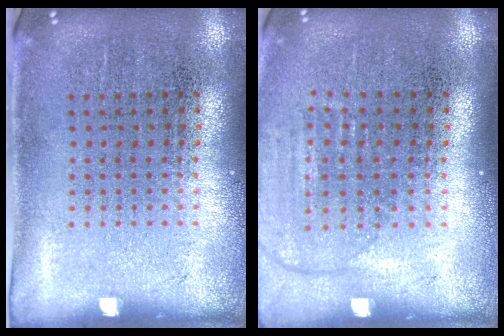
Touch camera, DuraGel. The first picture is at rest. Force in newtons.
{"total": 1.3, "press": 1.2, "slide": 0.6}